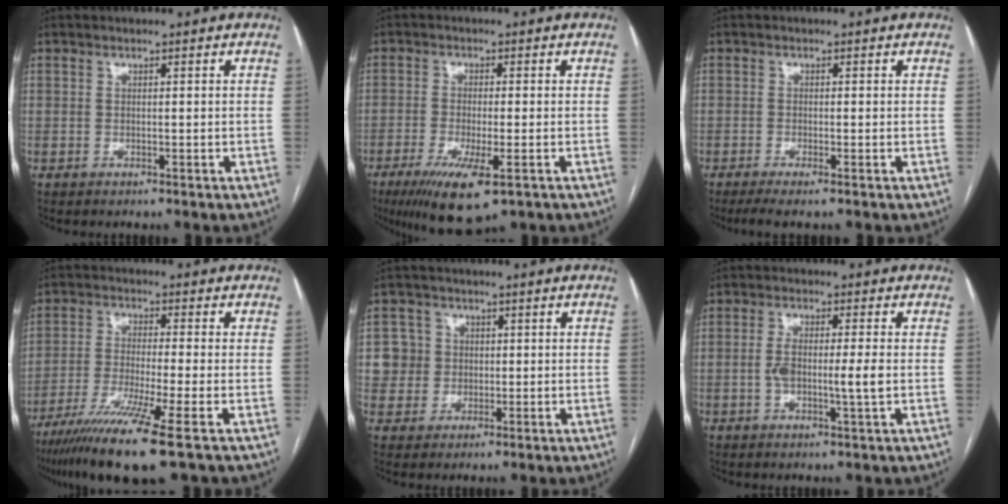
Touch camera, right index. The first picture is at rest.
{"total": 9.7, "force": [-5.2, 1.9, 7.9], "torque": [-0.140, -0.026, -0.084]}
{"total": 3.0, "force": [-2.1, 0.0, 2.2], "torque": [-0.039, -0.007, -0.038]}
{"total": 12.5, "force": [-7.8, -1.0, 9.6], "torque": [-0.187, -0.035, -0.138]}
{"total": 5.1, "force": [0.8, 5.0, 0.0], "torque": [0.008, 0.017, 0.020]}
{"total": 5.2, "force": [-0.4, 0.5, 5.2], "torque": [-0.103, 0.003, -0.004]}